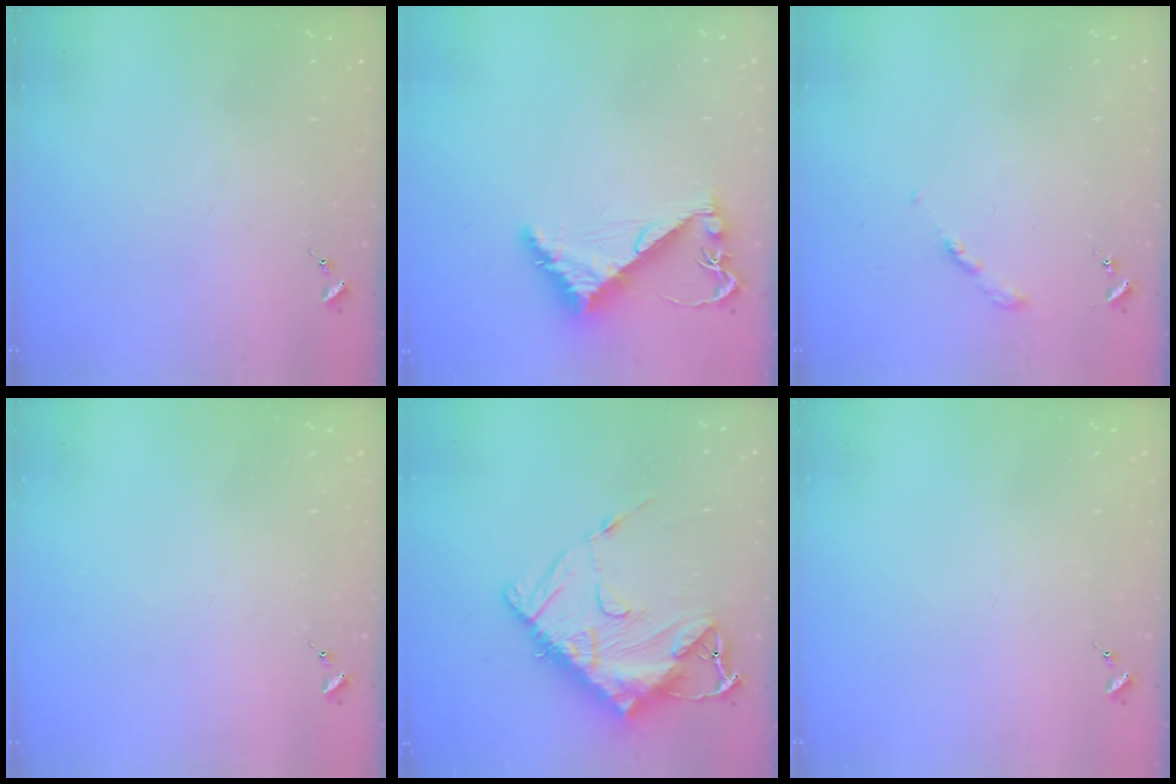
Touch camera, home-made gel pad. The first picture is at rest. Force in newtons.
{"total": 7.9, "press": 7.9, "slide": 0.8}
{"total": 2.7, "press": 2.6, "slide": 0.3}
{"total": 0.0}
{"total": 18.7, "press": 18.6, "slide": 1.9}
{"total": 0.0}